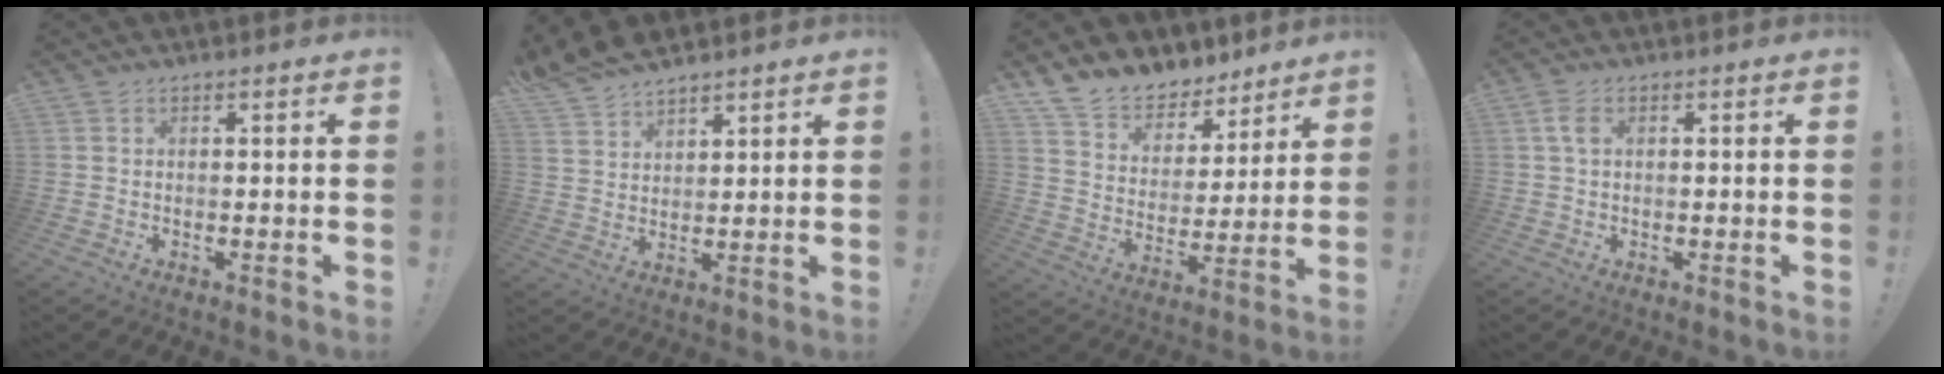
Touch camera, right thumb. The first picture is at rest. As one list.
[{"total": 7.2, "force": [6.6, 2.5, 1.6], "torque": [-0.039, -0.045, 0.128]}, {"total": 11.4, "force": [9.5, 5.8, 2.2], "torque": [-0.052, -0.076, 0.180]}, {"total": 3.2, "force": [0.9, 2.0, 2.3], "torque": [-0.041, 0.005, 0.014]}]